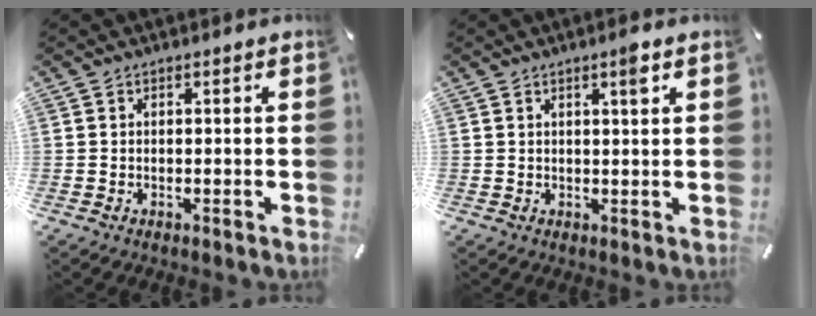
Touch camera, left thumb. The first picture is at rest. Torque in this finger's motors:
{"motor_torque": [0.86, 0.71, 0.32, -0.34, 0.08]}